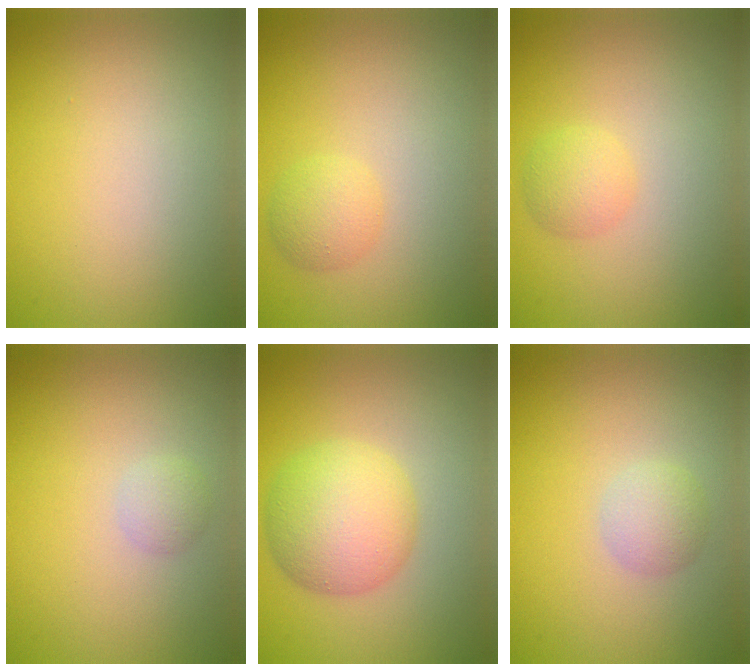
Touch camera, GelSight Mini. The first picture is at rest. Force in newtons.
{"total": 2.0, "press": 2.0, "slide": 0.1}
{"total": 1.9, "press": 1.9, "slide": 0.1}
{"total": 1.1, "press": 1.1, "slide": 0.1}
{"total": 6.2, "press": 6.2, "slide": 0.0}
{"total": 1.9, "press": 1.9, "slide": 0.1}